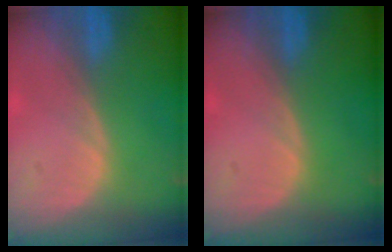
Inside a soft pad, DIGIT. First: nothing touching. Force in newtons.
{"total": 0.0}